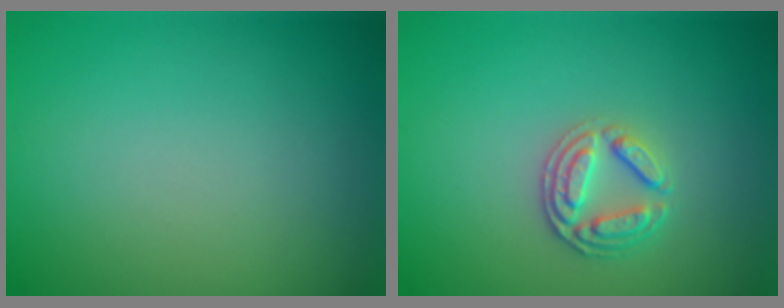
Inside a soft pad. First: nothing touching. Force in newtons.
{"total": 2.6, "press": 2.4, "slide": 1.0}